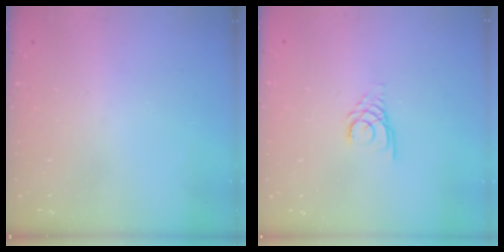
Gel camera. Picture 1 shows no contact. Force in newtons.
{"total": 2.7, "press": 2.7, "slide": 0.3}